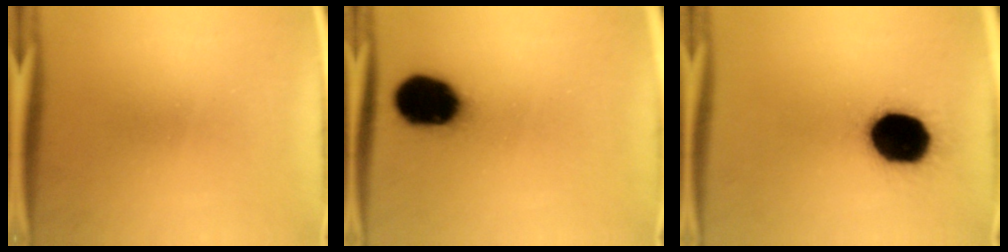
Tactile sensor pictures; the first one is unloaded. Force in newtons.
{"total": 18.6}
{"total": 19.6}